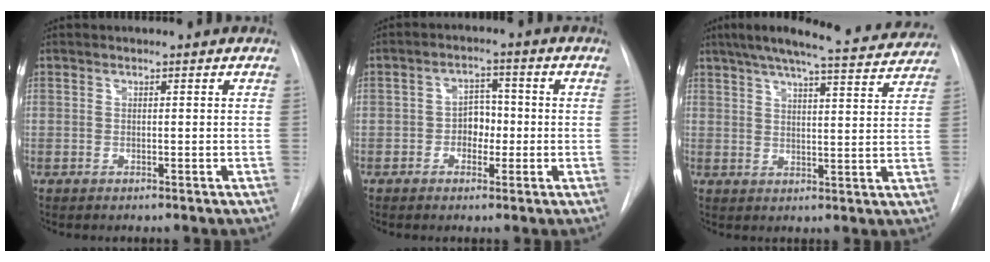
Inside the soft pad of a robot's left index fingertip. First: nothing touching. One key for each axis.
{"total": 4.1, "fx": -1.2, "fy": 2.9, "fz": 2.7, "tx": -0.038, "ty": 0.009, "tz": -0.024}
{"total": 19.9, "fx": 17.8, "fy": 2.4, "fz": 8.6, "tx": -0.135, "ty": -0.003, "tz": 0.220}